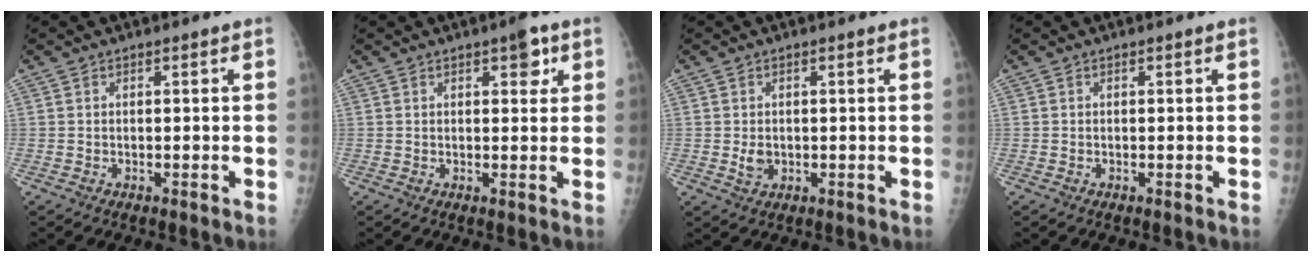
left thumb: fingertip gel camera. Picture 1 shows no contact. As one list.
[{"total": 3.6, "force": [1.9, 1.6, 2.6], "torque": [-0.020, -0.004, 0.020]}, {"total": 2.3, "force": [0.0, 1.8, 1.5], "torque": [-0.020, -0.002, 0.004]}, {"total": 0.0}]